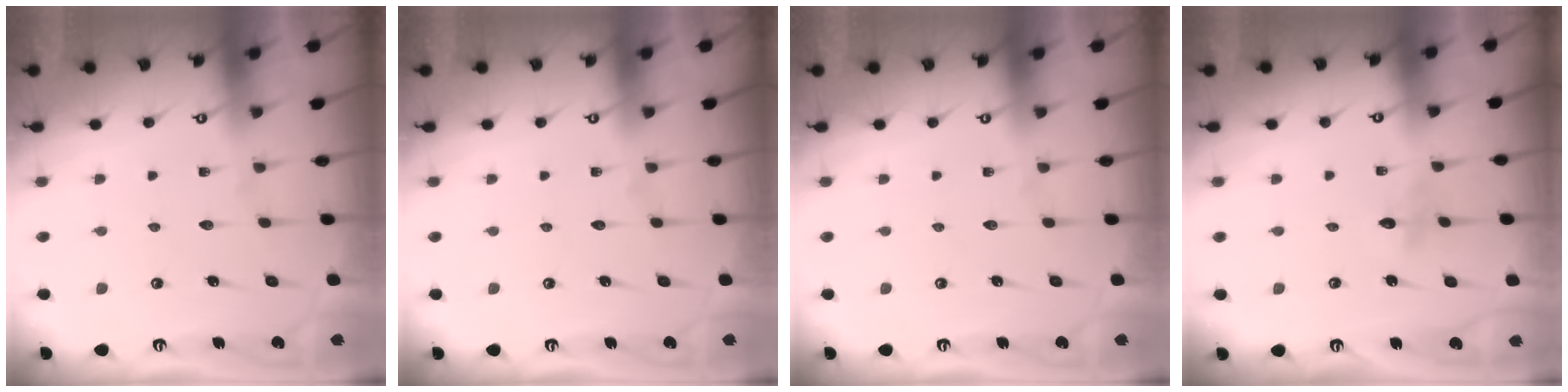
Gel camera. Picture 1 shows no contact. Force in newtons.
{"total": 0.0}
{"total": 0.0}
{"total": 3.0, "press": 2.9, "slide": 0.3}